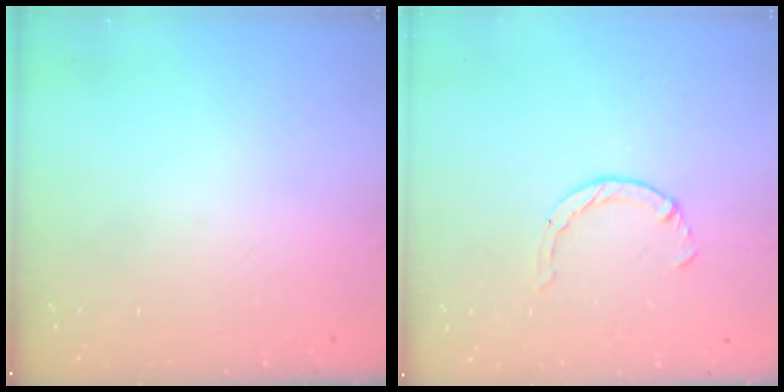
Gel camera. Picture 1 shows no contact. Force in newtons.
{"total": 2.1, "press": 2.1, "slide": 0.3}